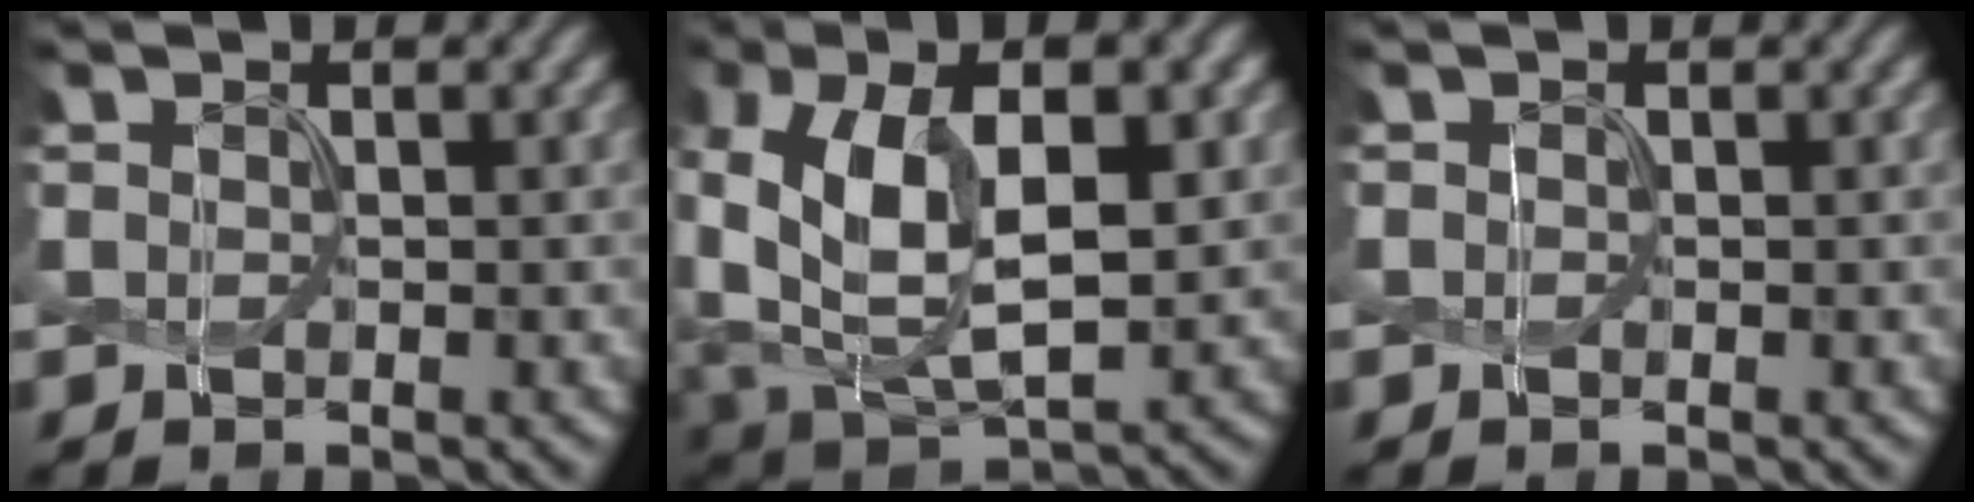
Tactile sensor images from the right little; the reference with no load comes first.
{"total": 12.9, "force": [1.1, 7.7, 10.3], "torque": [-0.209, -0.013, 0.028]}
{"total": 0.0}